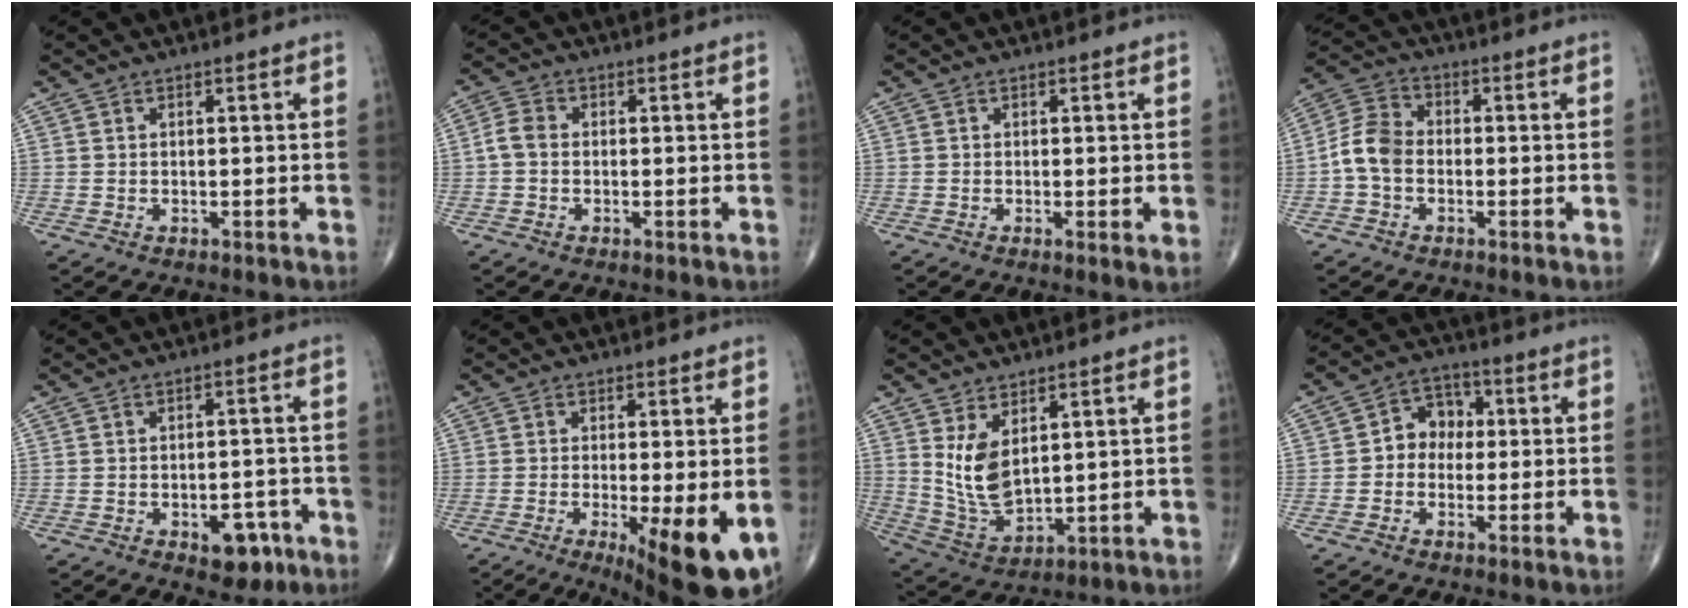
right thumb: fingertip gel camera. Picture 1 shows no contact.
{"total": 3.2, "force": [-0.4, 2.3, 2.1], "torque": [-0.042, 0.008, -0.016]}
{"total": 1.6, "force": [-0.2, 0.2, 1.6], "torque": [-0.034, -0.008, -0.007]}
{"total": 7.0, "force": [-1.5, 5.1, 4.6], "torque": [-0.086, 0.024, -0.043]}
{"total": 6.2, "force": [-3.0, 3.5, 4.1], "torque": [-0.030, 0.017, -0.034]}
{"total": 12.8, "force": [-4.1, 3.3, 11.7], "torque": [-0.145, -0.022, -0.051]}
{"total": 8.9, "force": [3.0, 4.7, 7.0], "torque": [-0.125, -0.029, 0.077]}
{"total": 8.5, "force": [0.2, 7.1, 4.7], "torque": [-0.039, 0.027, -0.011]}